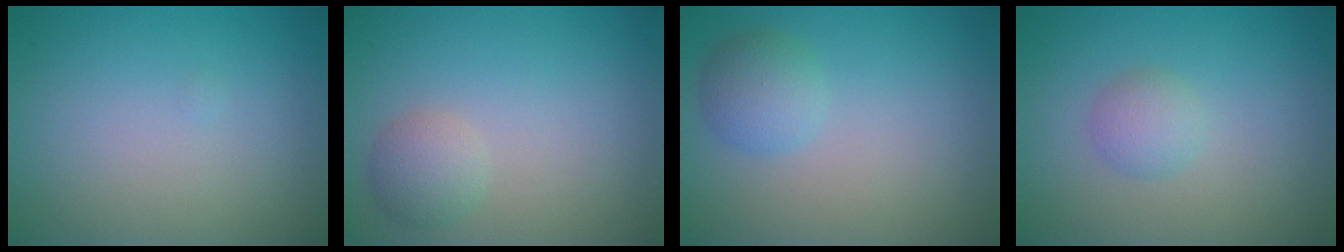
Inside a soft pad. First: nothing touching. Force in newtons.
{"total": 2.1, "press": 2.1, "slide": 0.0}
{"total": 2.5, "press": 2.5, "slide": 0.2}
{"total": 1.7, "press": 1.7, "slide": 0.1}